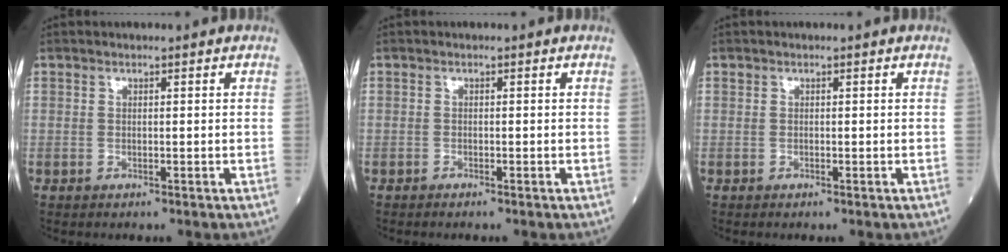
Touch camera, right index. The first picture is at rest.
{"total": 0.8, "force": [-0.7, 0.0, 0.4], "torque": [-0.007, -0.001, -0.009]}
{"total": 0.0}